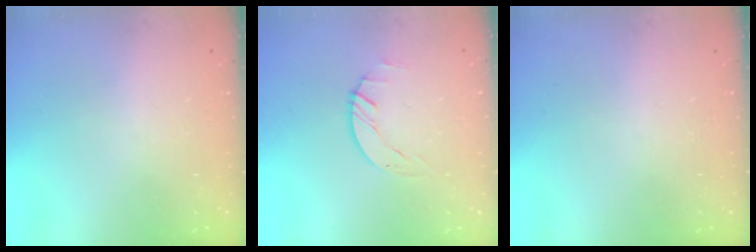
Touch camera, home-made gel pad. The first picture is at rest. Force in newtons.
{"total": 1.7, "press": 1.7, "slide": 0.1}
{"total": 0.0}